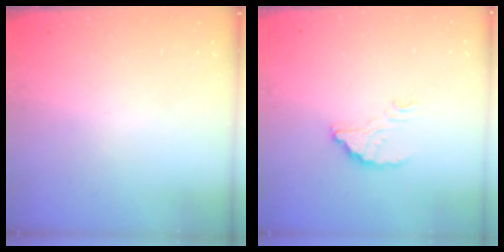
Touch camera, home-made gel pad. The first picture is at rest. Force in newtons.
{"total": 3.4, "press": 3.4, "slide": 0.1}